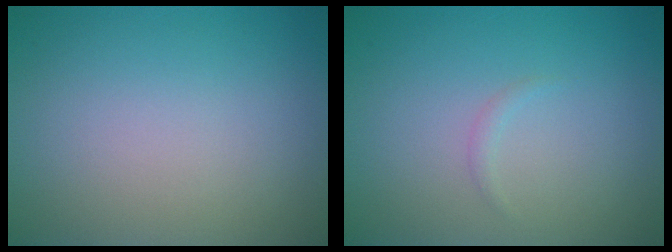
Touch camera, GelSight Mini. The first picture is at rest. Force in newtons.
{"total": 0.6, "press": 0.6, "slide": 0.1}